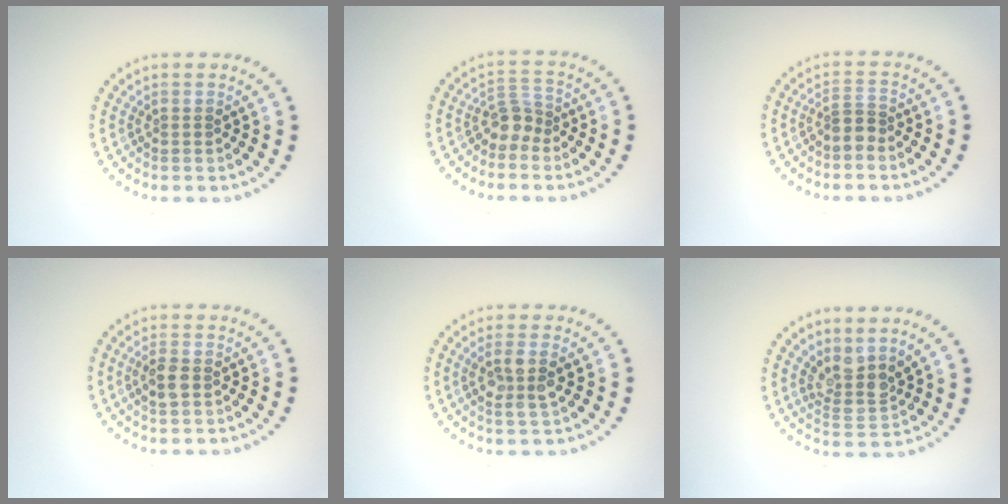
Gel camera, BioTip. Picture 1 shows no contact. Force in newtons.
{"total": 2.3, "press": 1.7, "slide": 1.6}
{"total": 1.6, "press": 1.1, "slide": 1.1}
{"total": 2.0, "press": 2.0, "slide": 0.3}
{"total": 2.8, "press": 2.7, "slide": 0.9}
{"total": 3.1, "press": 2.4, "slide": 2.0}